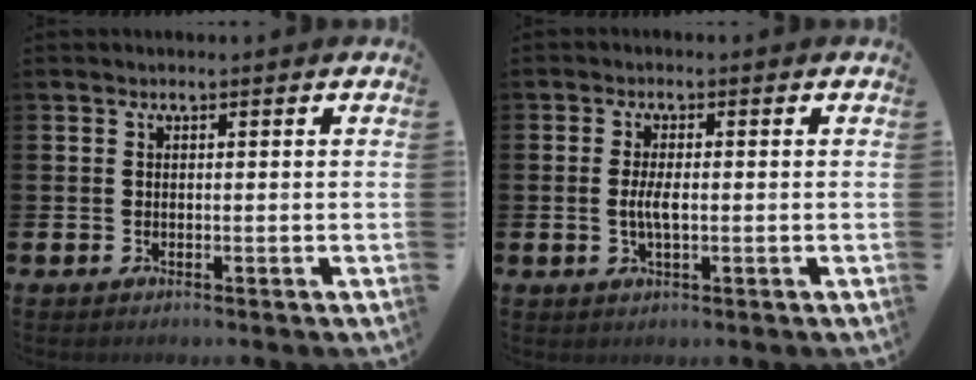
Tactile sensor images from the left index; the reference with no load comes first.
{"total": 2.9, "force": [-0.2, 1.0, 2.7], "torque": [-0.052, -0.004, -0.008]}